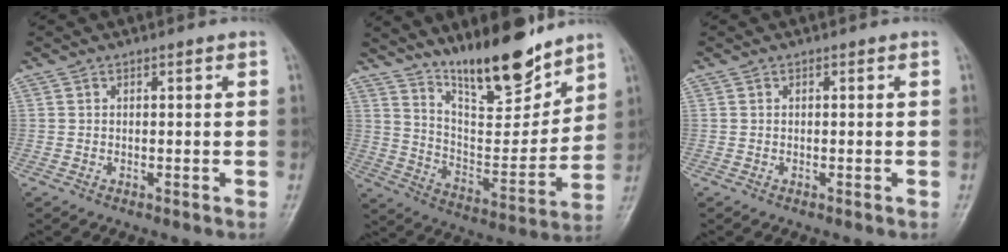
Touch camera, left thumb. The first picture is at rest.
{"total": 16.8, "force": [13.3, 4.4, 9.2], "torque": [-0.108, -0.093, 0.233]}
{"total": 0.0}